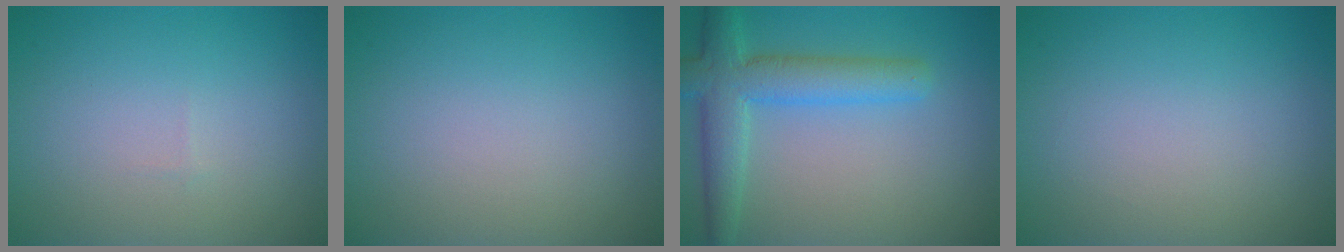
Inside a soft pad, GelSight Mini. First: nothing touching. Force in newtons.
{"total": 0.0}
{"total": 5.4, "press": 5.4, "slide": 0.2}
{"total": 0.0}